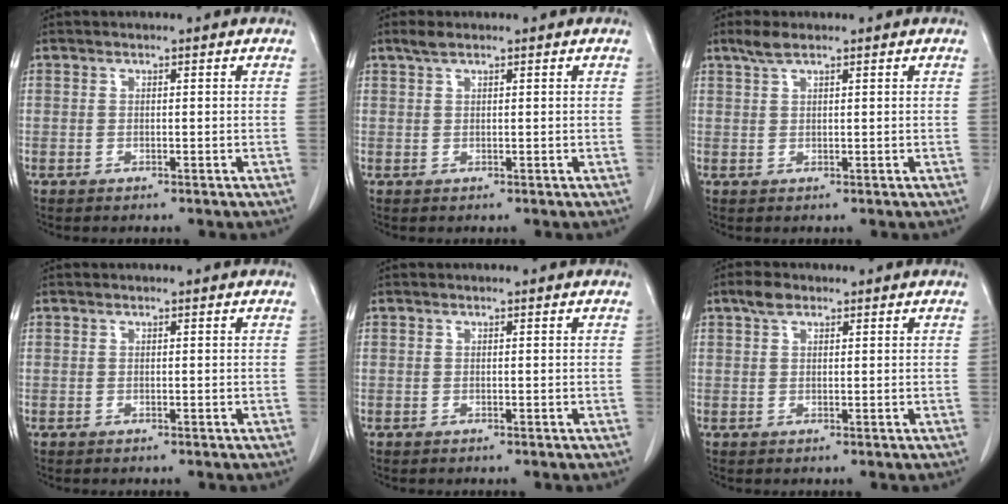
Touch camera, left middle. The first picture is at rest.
{"total": 1.6, "force": [1.3, 0.3, 1.0], "torque": [-0.029, 0.009, 0.027]}
{"total": 2.4, "force": [1.8, 0.3, 1.5], "torque": [-0.039, 0.007, 0.037]}
{"total": 0.0}
{"total": 0.0}
{"total": 2.3, "force": [1.6, 1.1, 1.3], "torque": [-0.030, 0.010, 0.029]}